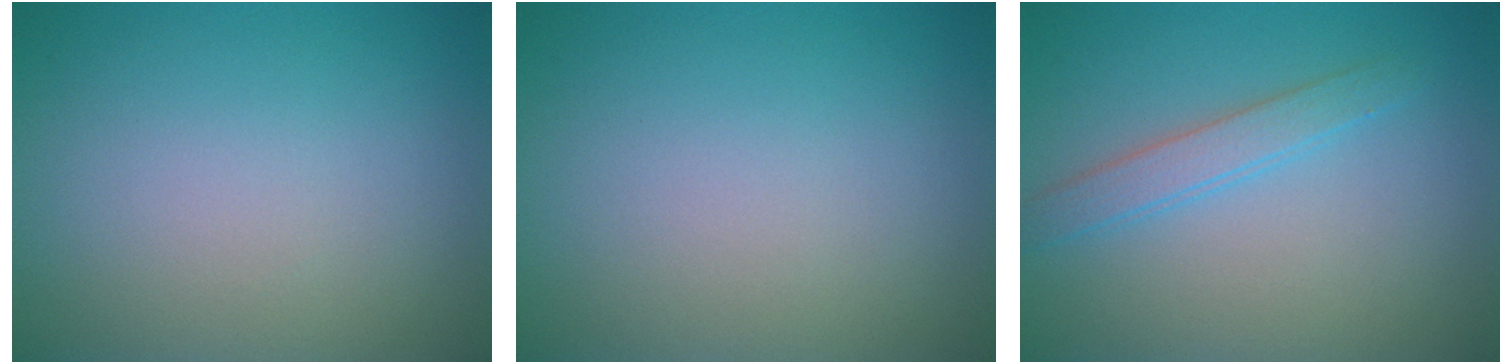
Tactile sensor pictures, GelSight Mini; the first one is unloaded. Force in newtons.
{"total": 0.0}
{"total": 1.7, "press": 1.7, "slide": 0.1}